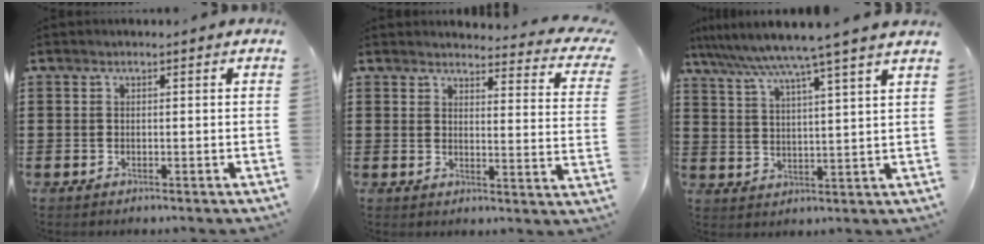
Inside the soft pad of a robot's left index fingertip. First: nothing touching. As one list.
[{"total": 3.3, "force": [3.1, 0.2, 1.1], "torque": [-0.031, -0.023, 0.050]}, {"total": 6.7, "force": [5.7, -1.4, 3.4], "torque": [-0.088, -0.038, 0.092]}]